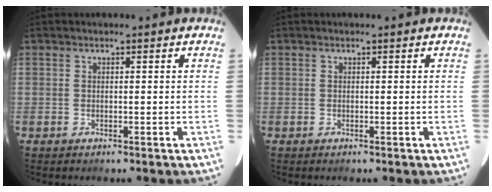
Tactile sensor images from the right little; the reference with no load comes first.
{"total": 0.0}